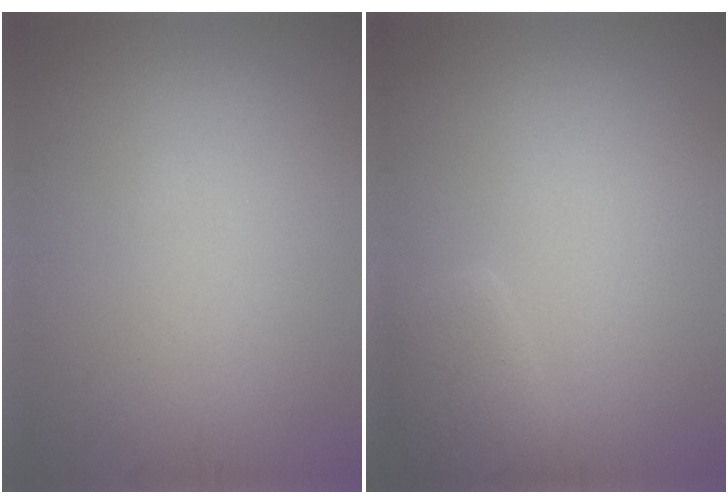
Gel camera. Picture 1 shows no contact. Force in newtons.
{"total": 2.3, "press": 2.3, "slide": 0.1}